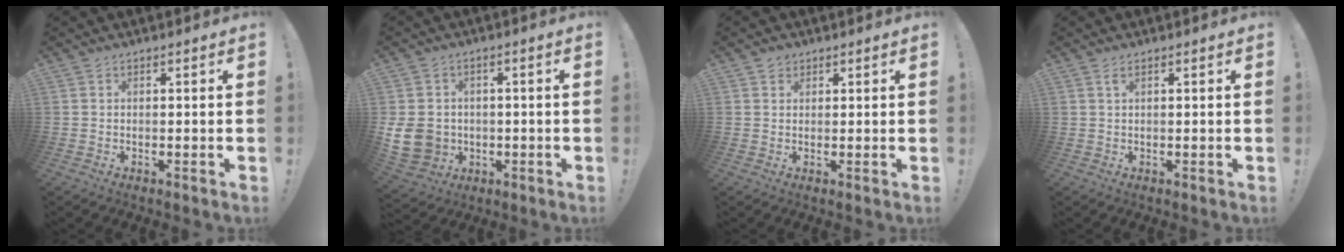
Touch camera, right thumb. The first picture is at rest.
{"total": 10.5, "force": [-1.3, 9.2, 5.0], "torque": [-0.114, 0.005, -0.019]}
{"total": 1.8, "force": [1.2, 1.3, 0.2], "torque": [0.001, -0.004, 0.020]}
{"total": 1.3, "force": [0.5, 0.2, 1.2], "torque": [-0.024, 0.001, 0.009]}